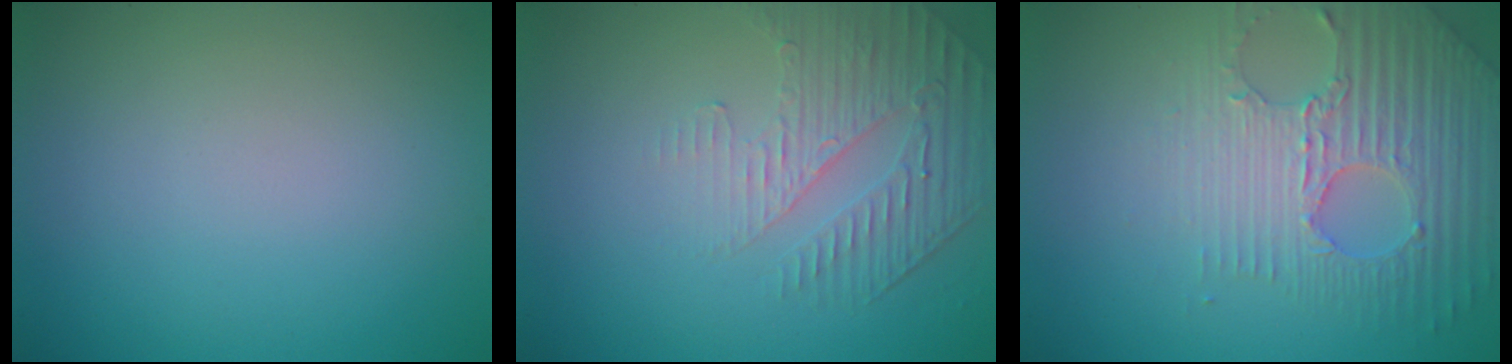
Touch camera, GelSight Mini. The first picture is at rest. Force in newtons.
{"total": 2.2, "press": 1.7, "slide": 1.4}
{"total": 5.2, "press": 4.5, "slide": 2.5}